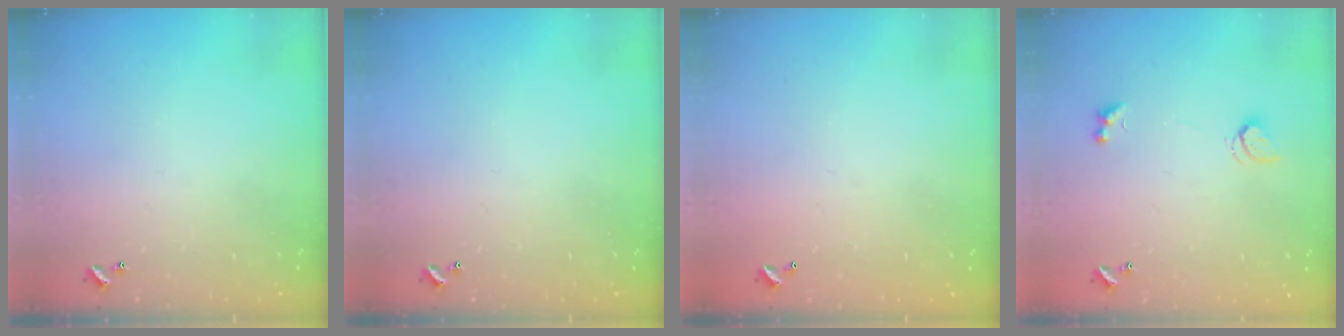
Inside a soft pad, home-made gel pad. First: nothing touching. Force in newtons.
{"total": 0.0}
{"total": 2.8, "press": 2.8, "slide": 0.1}
{"total": 2.2, "press": 2.1, "slide": 0.6}